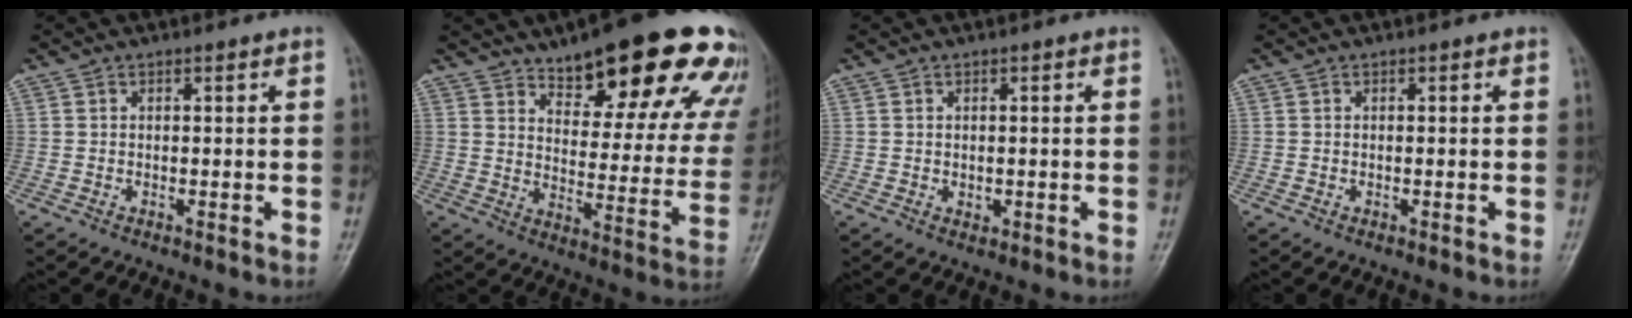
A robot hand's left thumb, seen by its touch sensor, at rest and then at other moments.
{"total": 24.8, "force": [16.7, 8.3, 16.4], "torque": [-0.176, -0.067, 0.221]}
{"total": 1.0, "force": [-0.1, 0.8, 0.5], "torque": [-0.002, 0.000, 0.002]}
{"total": 0.0}